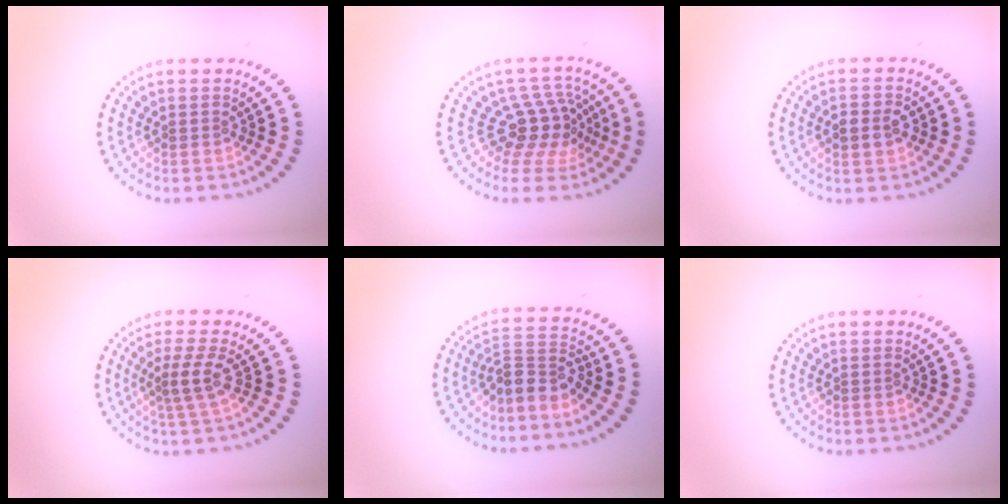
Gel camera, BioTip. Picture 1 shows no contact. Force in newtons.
{"total": 4.0, "press": 3.0, "slide": 2.7}
{"total": 2.3, "press": 2.3, "slide": 0.2}
{"total": 2.5, "press": 1.7, "slide": 1.9}
{"total": 2.9, "press": 2.2, "slide": 1.9}
{"total": 0.0}